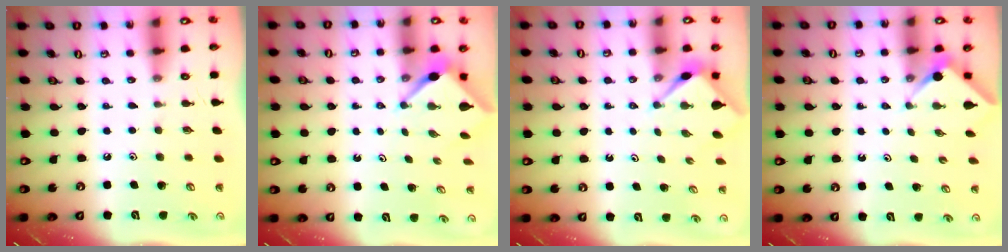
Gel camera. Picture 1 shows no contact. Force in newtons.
{"total": 3.1, "press": 3.1, "slide": 0.2}
{"total": 3.0, "press": 3.0, "slide": 0.2}
{"total": 3.7, "press": 3.6, "slide": 0.5}